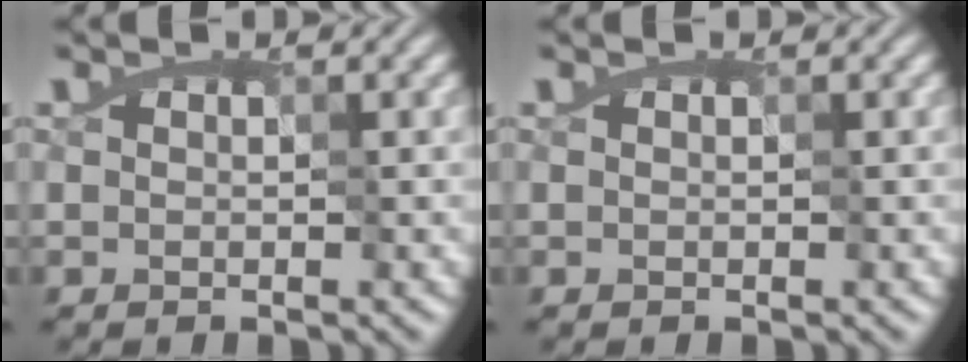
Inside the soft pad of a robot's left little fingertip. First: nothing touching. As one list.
[{"total": 0.0}]